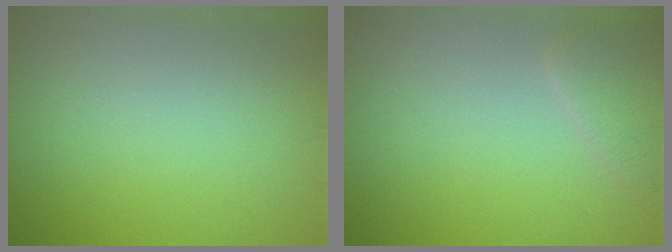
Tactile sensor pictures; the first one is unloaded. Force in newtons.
{"total": 2.4, "press": 2.4, "slide": 0.2}